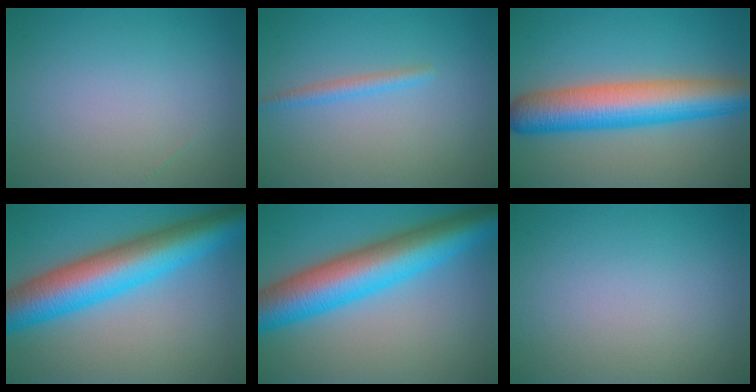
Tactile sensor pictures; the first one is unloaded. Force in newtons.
{"total": 1.4, "press": 1.4, "slide": 0.0}
{"total": 9.1, "press": 9.1, "slide": 0.2}
{"total": 10.6, "press": 10.6, "slide": 0.1}
{"total": 10.6, "press": 10.6, "slide": 0.1}
{"total": 0.0}